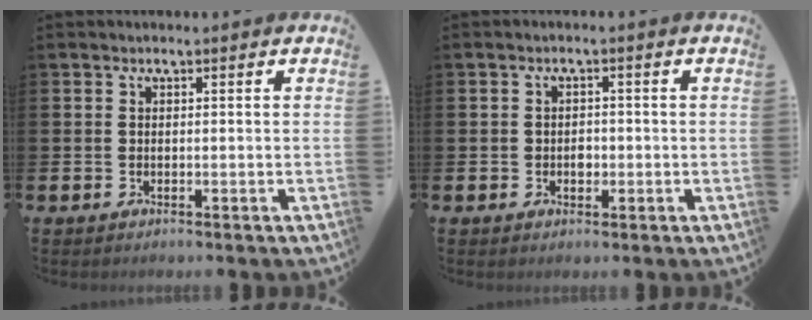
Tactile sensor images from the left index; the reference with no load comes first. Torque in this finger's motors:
{"motor_torque": [0.49, 0.11, 0.03, 0.01]}